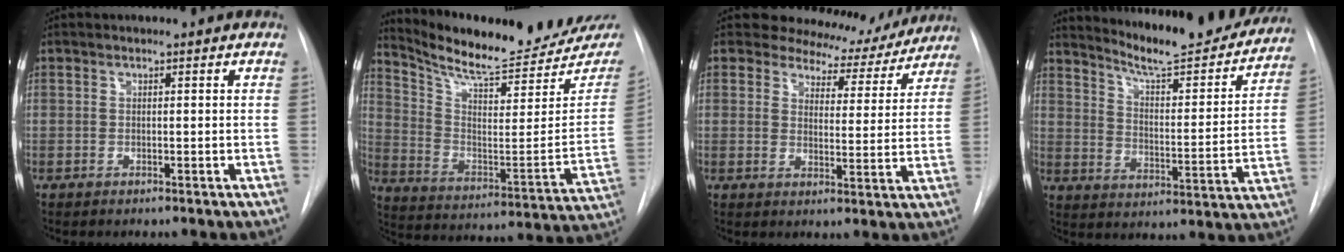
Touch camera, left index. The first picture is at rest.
{"total": 22.7, "force": [20.8, 3.3, 8.6], "torque": [-0.143, -0.074, 0.296]}
{"total": 10.1, "force": [9.2, 4.1, 0.9], "torque": [0.006, -0.012, 0.102]}
{"total": 20.5, "force": [18.9, 2.1, 7.7], "torque": [-0.109, -0.061, 0.253]}